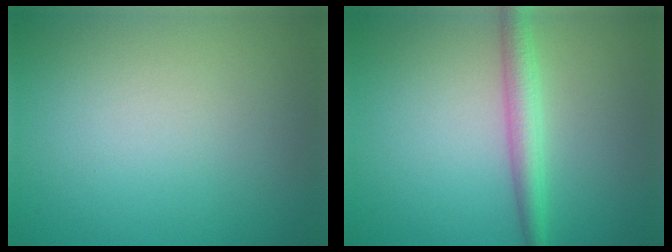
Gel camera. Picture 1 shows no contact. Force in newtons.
{"total": 2.9, "press": 2.9, "slide": 0.1}